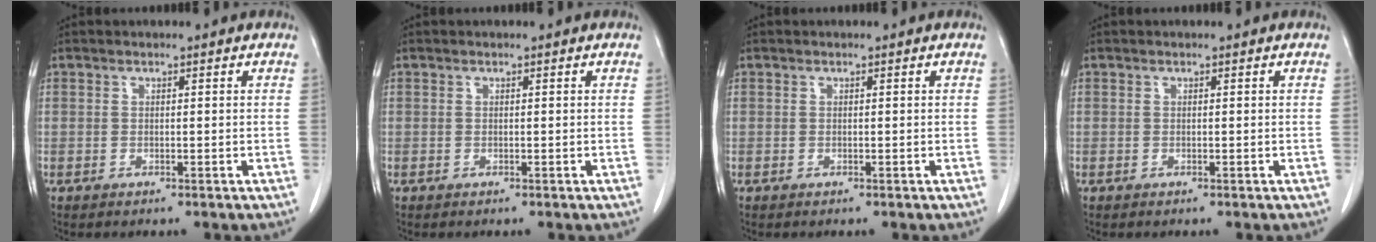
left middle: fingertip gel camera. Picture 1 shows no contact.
{"total": 0.0}
{"total": 0.0}
{"total": 0.0}